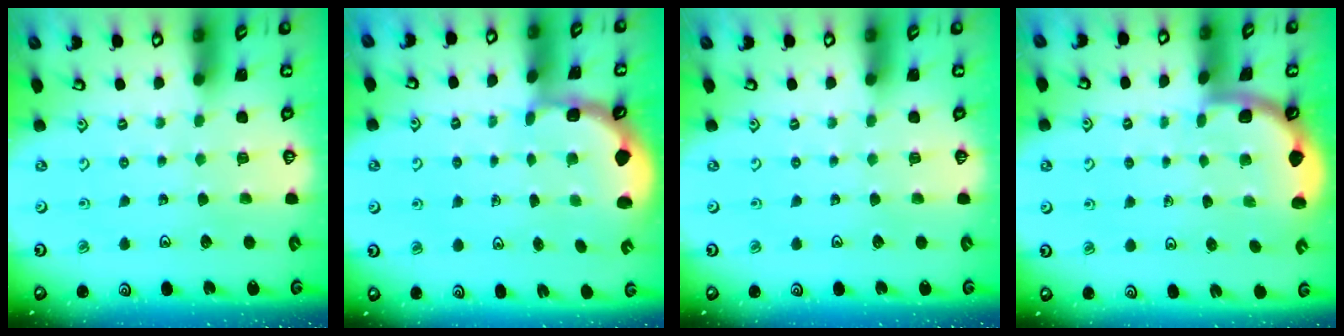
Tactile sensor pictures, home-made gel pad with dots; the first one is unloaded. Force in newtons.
{"total": 2.0, "press": 1.6, "slide": 1.2}
{"total": 0.0}
{"total": 1.7, "press": 1.6, "slide": 0.1}